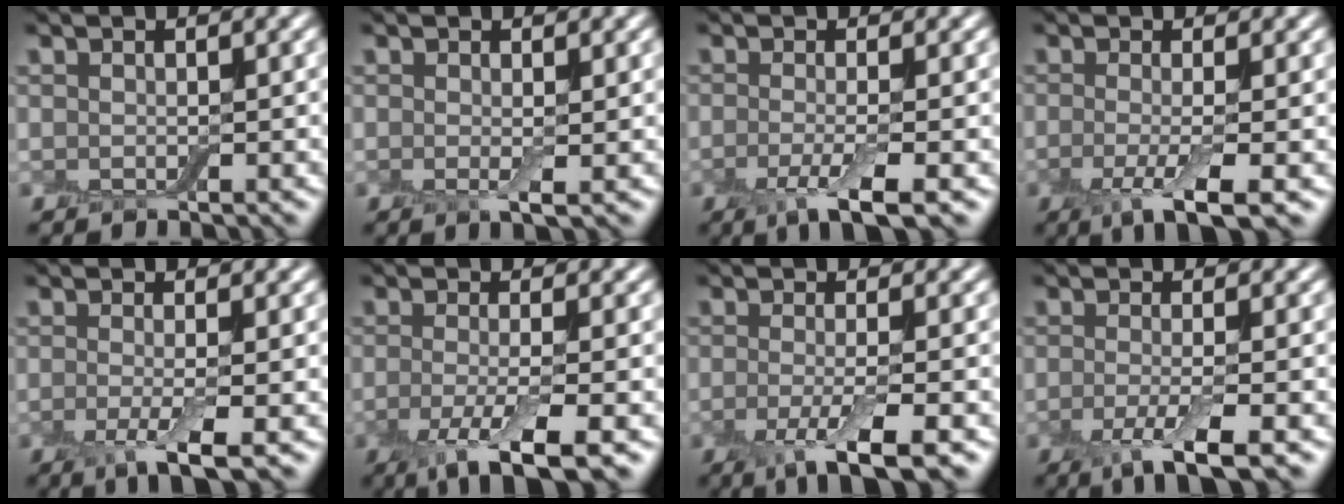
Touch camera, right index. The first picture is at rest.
{"total": 1.3, "force": [0.0, 0.2, 1.3], "torque": [-0.023, -0.007, -0.002]}
{"total": 4.1, "force": [-1.5, 0.9, 3.7], "torque": [-0.069, -0.009, -0.033]}
{"total": 4.8, "force": [-1.5, 1.1, 4.4], "torque": [-0.082, -0.012, -0.032]}
{"total": 3.8, "force": [-1.2, 0.9, 3.6], "torque": [-0.070, -0.012, -0.024]}
{"total": 5.8, "force": [-2.4, 1.4, 5.1], "torque": [-0.088, -0.010, -0.051]}
{"total": 5.2, "force": [-2.0, 1.2, 4.6], "torque": [-0.082, -0.011, -0.042]}
{"total": 4.6, "force": [-1.8, 1.0, 4.1], "torque": [-0.073, -0.010, -0.039]}